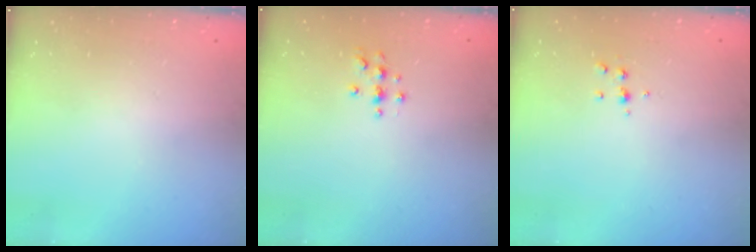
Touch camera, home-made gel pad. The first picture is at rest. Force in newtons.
{"total": 4.2, "press": 4.2, "slide": 0.5}
{"total": 5.3, "press": 5.3, "slide": 0.5}